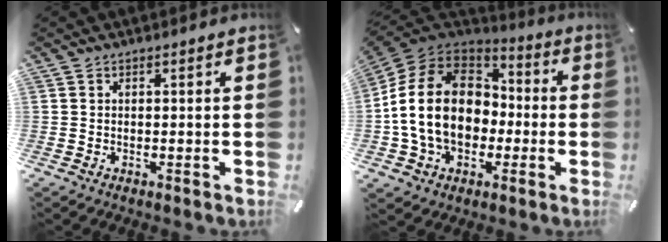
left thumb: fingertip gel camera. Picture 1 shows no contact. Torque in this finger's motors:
{"motor_torque": [2.41, 2.60, 2.49, 0.28, 0.82]}